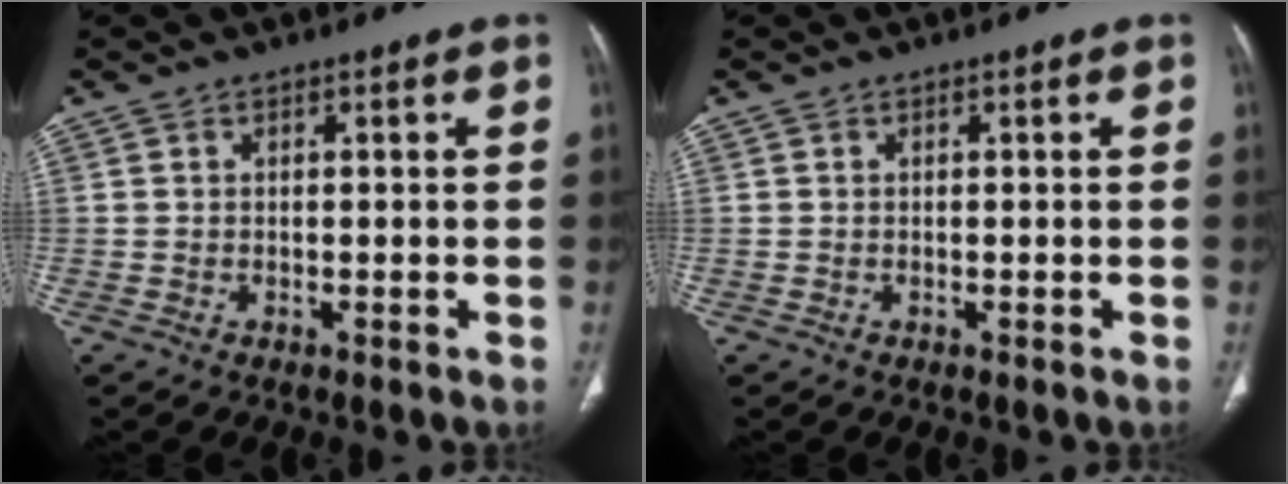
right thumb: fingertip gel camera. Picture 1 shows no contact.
{"total": 0.0}